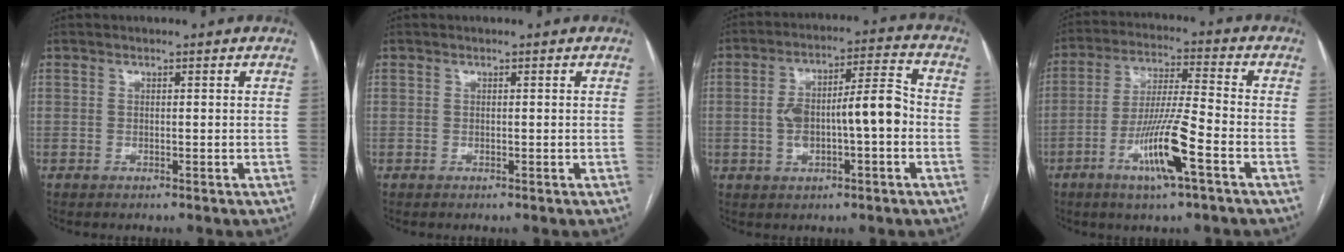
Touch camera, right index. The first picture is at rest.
{"total": 0.0}
{"total": 11.4, "force": [-1.3, 3.2, 10.8], "torque": [-0.190, 0.033, -0.017]}
{"total": 11.4, "force": [-4.9, 0.3, 10.3], "torque": [-0.197, -0.010, -0.093]}